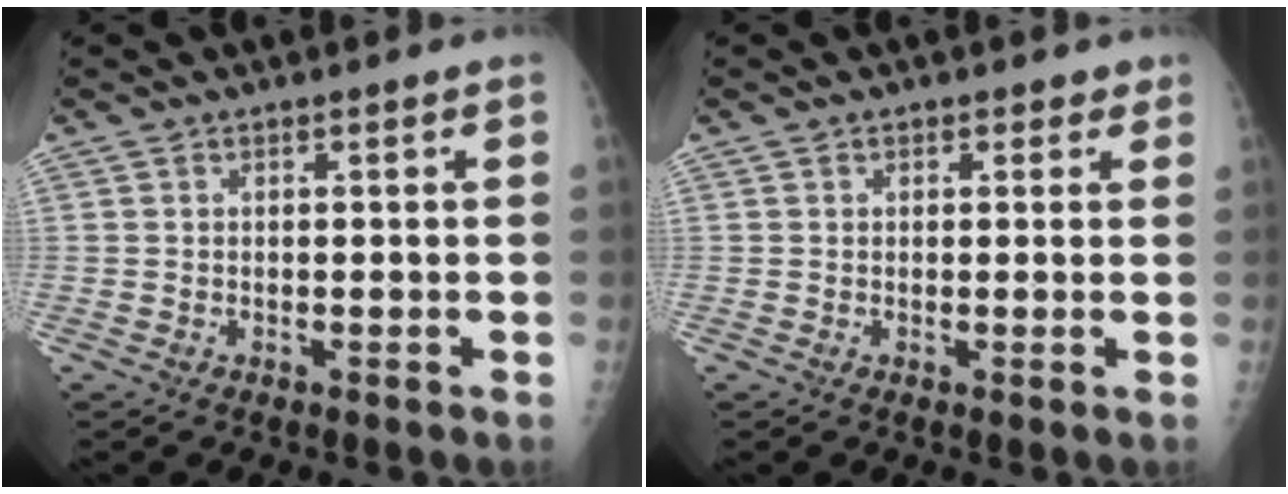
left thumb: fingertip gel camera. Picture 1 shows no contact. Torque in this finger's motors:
{"motor_torque": [0.23, 0.05, -0.09, -0.06, -0.01]}